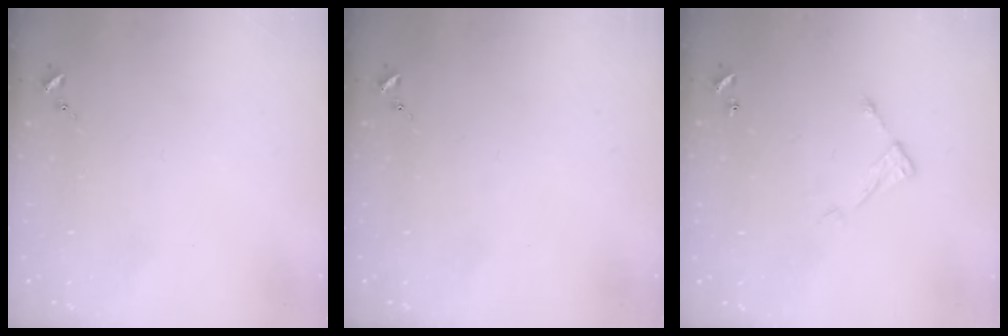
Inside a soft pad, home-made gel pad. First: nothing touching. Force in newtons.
{"total": 0.0}
{"total": 6.5, "press": 6.5, "slide": 0.3}